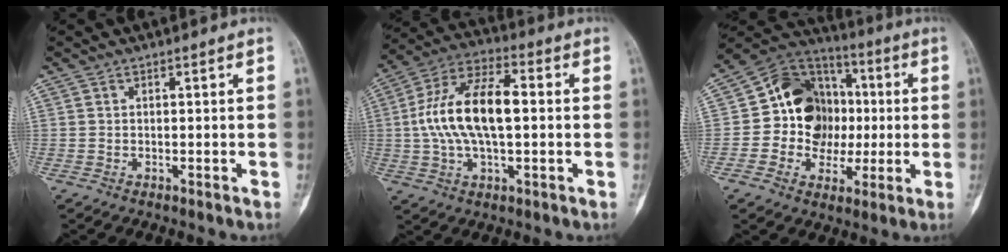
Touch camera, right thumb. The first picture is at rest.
{"total": 16.2, "force": [0.6, 7.7, 14.3], "torque": [-0.274, 0.028, 0.005]}
{"total": 16.6, "force": [0.3, 14.1, 8.9], "torque": [-0.082, 0.029, 0.002]}